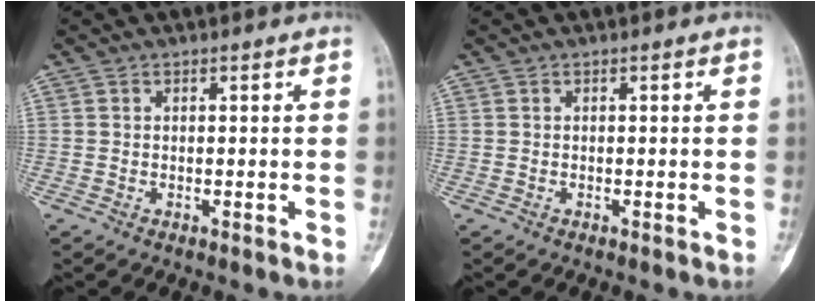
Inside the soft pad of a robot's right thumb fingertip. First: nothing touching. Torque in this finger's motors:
{"motor_torque": [0.07, 0.01, -0.04, 0.04, -0.04]}